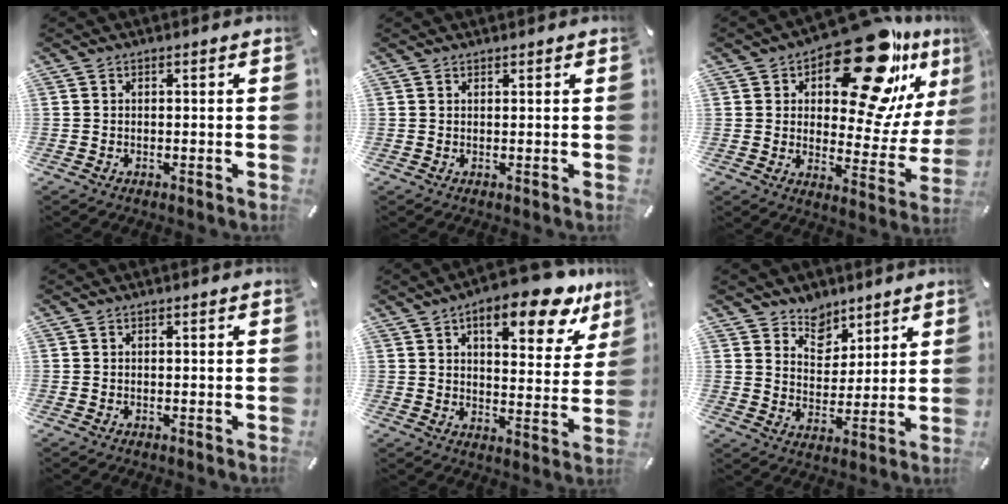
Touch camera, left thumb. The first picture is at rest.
{"total": 0.6, "force": [0.5, 0.3, 0.0], "torque": [0.000, -0.001, 0.011]}
{"total": 24.4, "force": [15.8, 10.4, 15.4], "torque": [-0.204, -0.112, 0.260]}
{"total": 0.0}
{"total": 16.8, "force": [10.8, 6.4, 11.1], "torque": [-0.146, -0.061, 0.172]}
{"total": 7.5, "force": [5.5, 5.1, -0.4], "torque": [-0.005, -0.051, 0.103]}